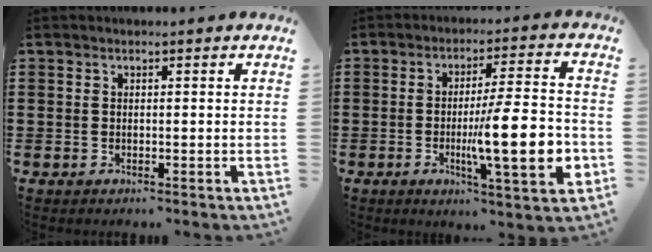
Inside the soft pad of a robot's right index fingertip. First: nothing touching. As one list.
[{"total": 13.9, "force": [-2.7, 2.5, 13.4], "torque": [-0.208, -0.016, -0.049]}]